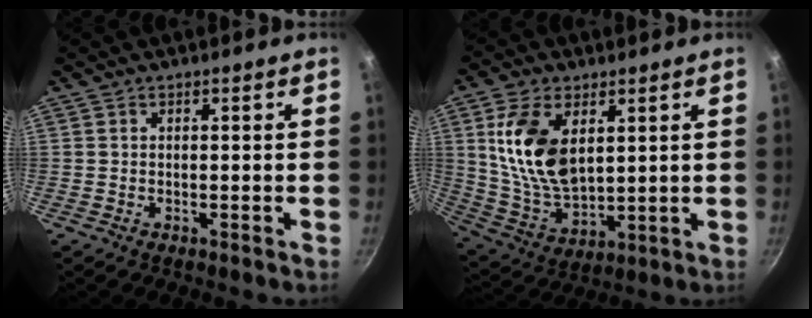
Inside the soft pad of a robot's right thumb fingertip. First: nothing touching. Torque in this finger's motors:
{"motor_torque": [-1.34, 1.86, 1.47, 0.31, 0.17]}